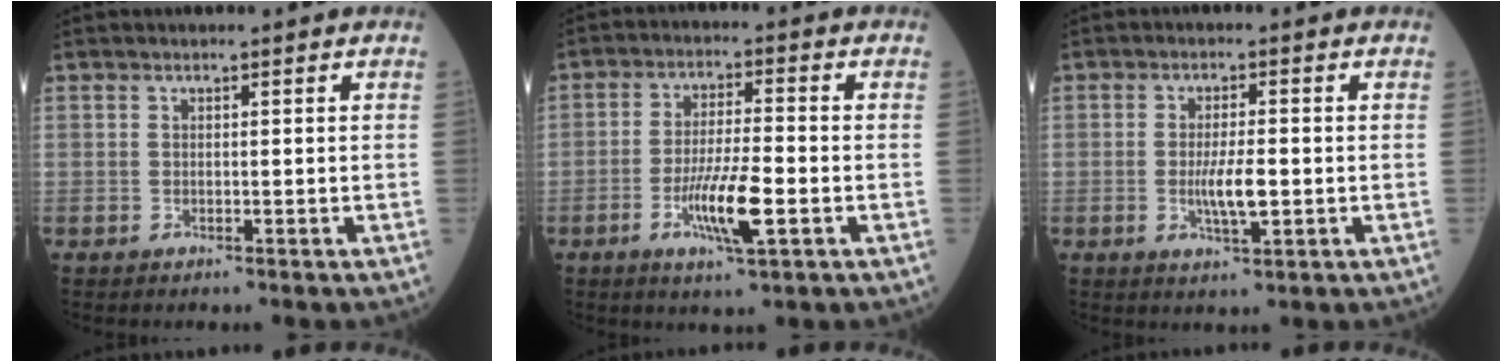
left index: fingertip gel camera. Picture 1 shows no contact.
{"total": 8.1, "force": [-2.9, 0.8, 7.5], "torque": [-0.146, -0.011, -0.053]}
{"total": 4.7, "force": [-0.8, 0.9, 4.6], "torque": [-0.092, -0.006, -0.013]}